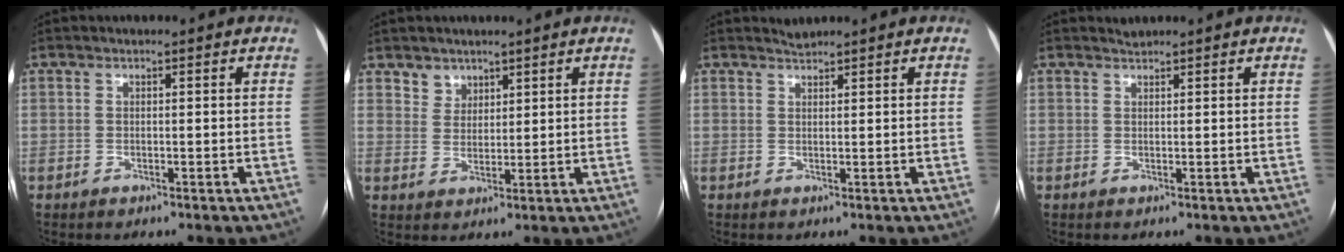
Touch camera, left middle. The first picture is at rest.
{"total": 3.3, "force": [2.4, 2.2, -0.2], "torque": [0.012, 0.002, 0.039]}
{"total": 1.1, "force": [1.1, -0.1, -0.1], "torque": [-0.004, 0.003, 0.023]}
{"total": 0.8, "force": [0.8, 0.0, -0.1], "torque": [-0.005, 0.004, 0.016]}